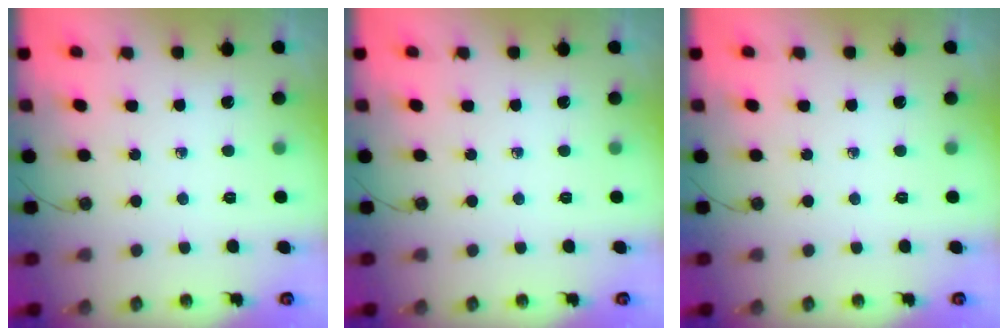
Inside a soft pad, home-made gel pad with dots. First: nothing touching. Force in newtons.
{"total": 0.0}
{"total": 0.0}